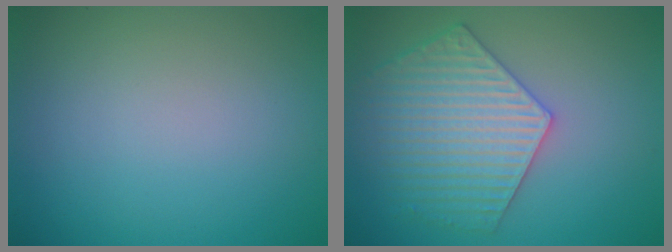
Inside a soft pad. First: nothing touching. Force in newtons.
{"total": 5.4, "press": 5.0, "slide": 2.1}